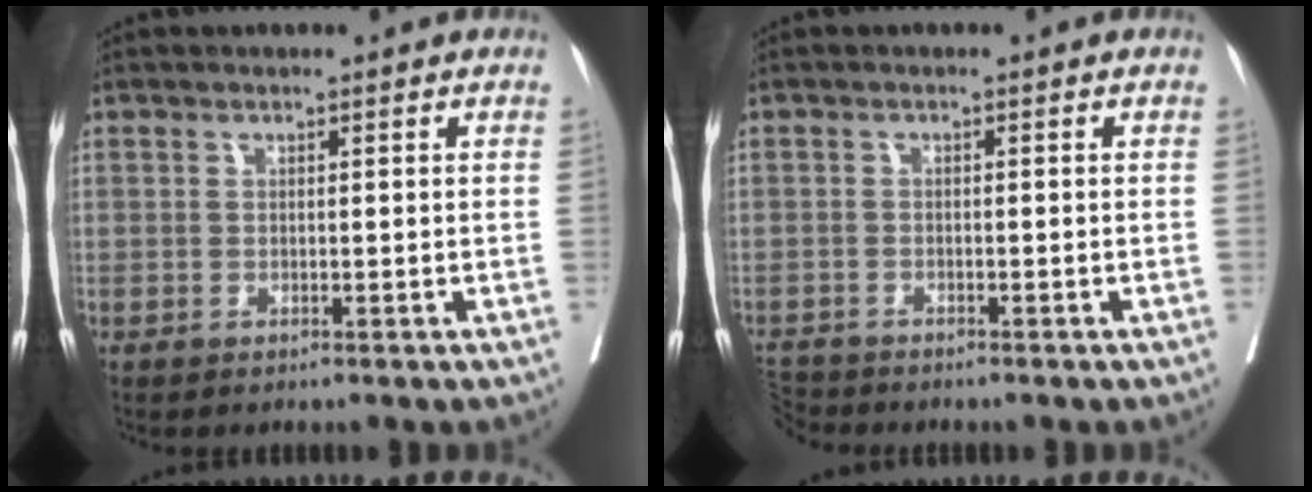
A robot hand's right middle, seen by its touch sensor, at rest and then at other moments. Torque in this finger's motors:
{"motor_torque": [0.05, -0.06, 0.05, 0.01]}